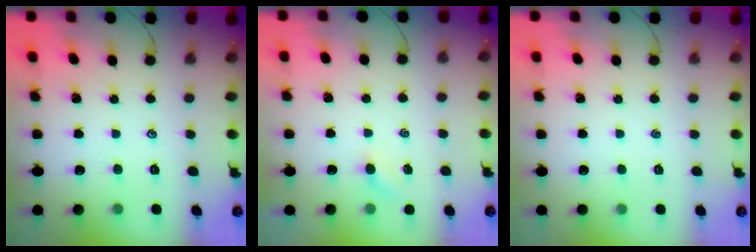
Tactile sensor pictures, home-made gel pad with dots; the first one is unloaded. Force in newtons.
{"total": 2.5, "press": 2.4, "slide": 0.8}
{"total": 0.0}